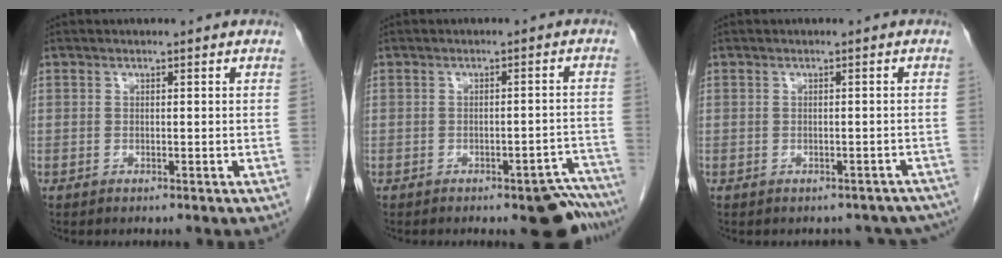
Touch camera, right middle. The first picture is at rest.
{"total": 7.6, "force": [-6.6, 1.8, 3.3], "torque": [-0.004, 0.009, -0.080]}
{"total": 7.3, "force": [-6.3, 3.5, 1.2], "torque": [-0.002, 0.011, -0.058]}